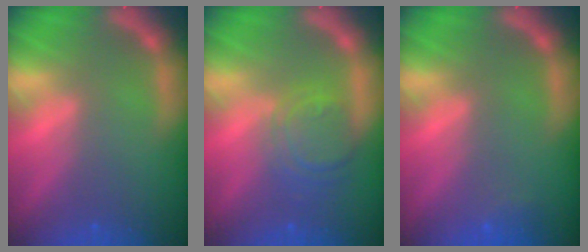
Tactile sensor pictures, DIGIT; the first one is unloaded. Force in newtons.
{"total": 5.0}
{"total": 1.4}